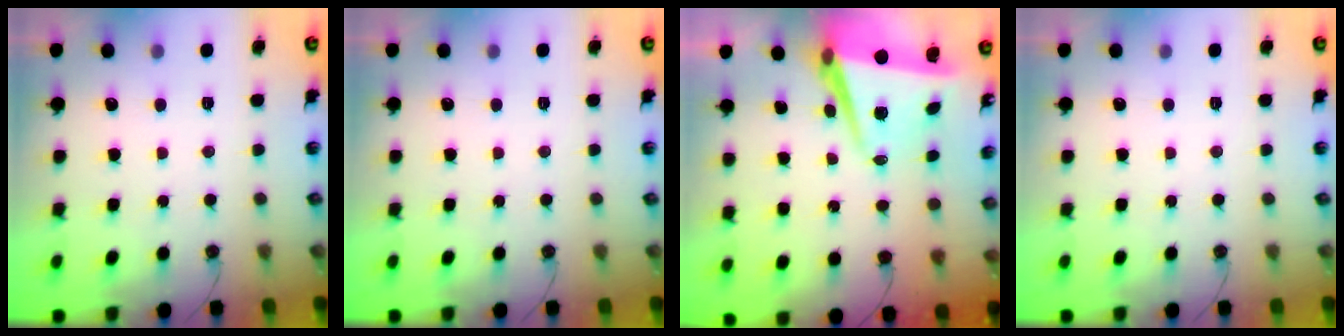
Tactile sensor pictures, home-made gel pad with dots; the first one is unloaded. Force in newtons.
{"total": 0.0}
{"total": 8.3, "press": 8.1, "slide": 2.0}
{"total": 0.0}